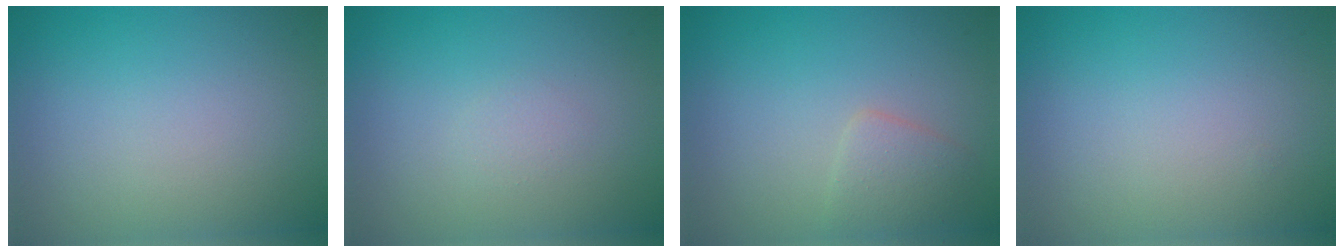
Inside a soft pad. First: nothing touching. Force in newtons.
{"total": 0.7, "press": 0.7, "slide": 0.0}
{"total": 1.9, "press": 1.9, "slide": 0.0}
{"total": 0.0}